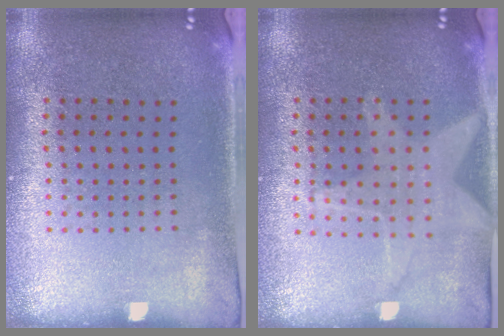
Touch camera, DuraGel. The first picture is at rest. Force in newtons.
{"total": 1.3, "press": 1.2, "slide": 0.3}